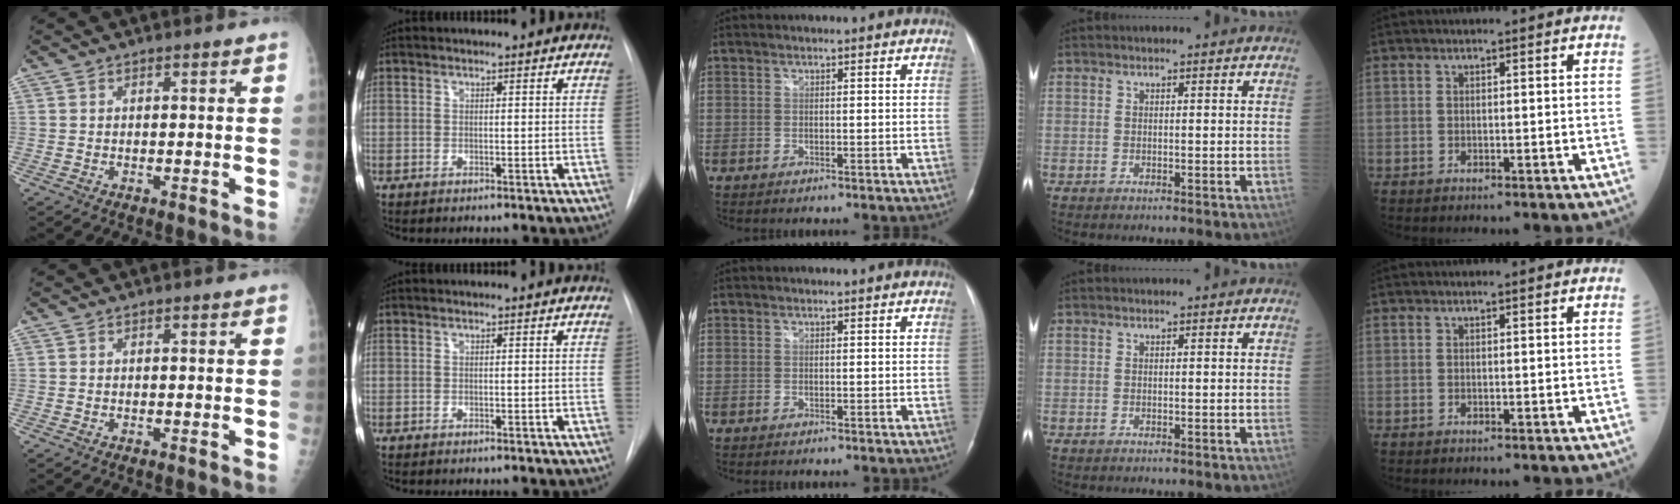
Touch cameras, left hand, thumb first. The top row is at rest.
{}